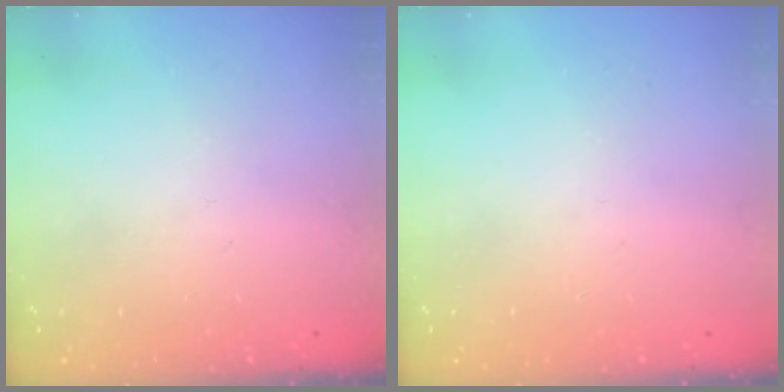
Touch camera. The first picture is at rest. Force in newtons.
{"total": 0.0}